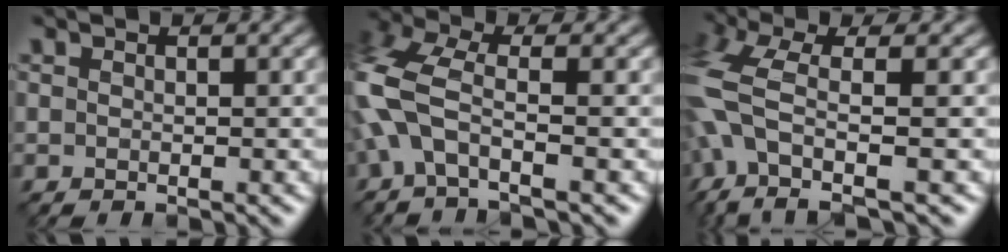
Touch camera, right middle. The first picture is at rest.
{"total": 7.3, "force": [-1.6, 3.5, 6.2], "torque": [-0.164, 0.016, -0.048]}
{"total": 7.6, "force": [-2.2, 3.2, 6.6], "torque": [-0.162, 0.006, -0.048]}